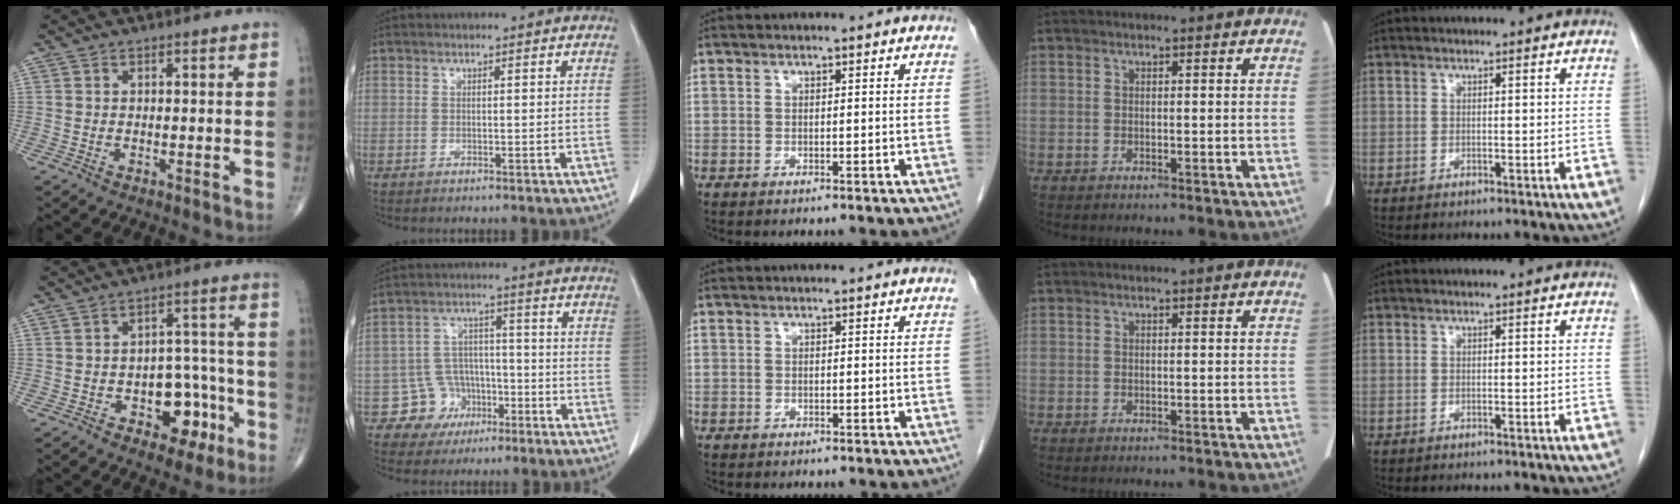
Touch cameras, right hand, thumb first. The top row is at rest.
{"thumb": {"total": 10.4, "force": [-4.0, 6.7, 6.9], "torque": [-0.048, 0.042, -0.050]}, "index": {"total": 6.8, "force": [-3.4, 5.9, 0.0], "torque": [0.009, 0.017, -0.049]}, "middle": {"total": 0.5, "force": [-0.4, 0.3, 0.0], "torque": [-0.007, 0.003, -0.009]}}